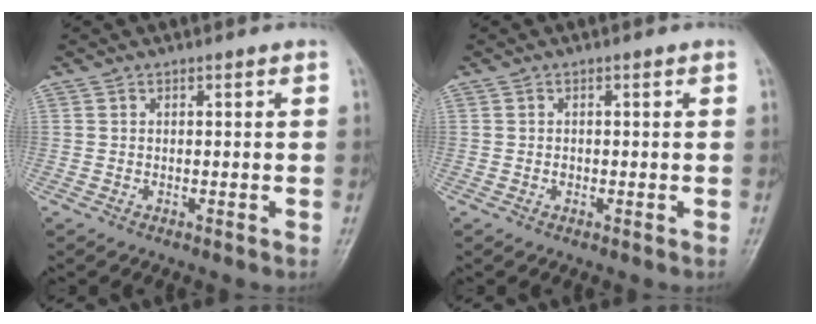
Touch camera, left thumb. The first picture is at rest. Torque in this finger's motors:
{"motor_torque": [-0.32, 0.02, 0.18, 0.01, 0.00]}